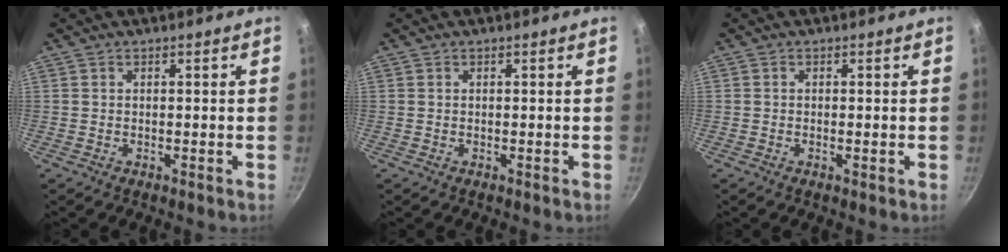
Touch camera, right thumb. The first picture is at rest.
{"total": 0.0}
{"total": 0.7, "force": [-0.2, 0.2, 0.7], "torque": [-0.012, 0.001, -0.004]}